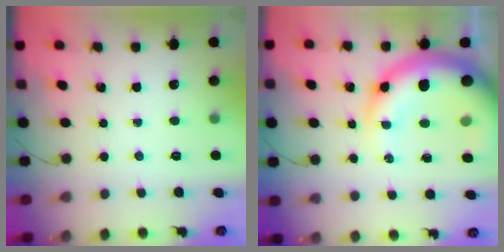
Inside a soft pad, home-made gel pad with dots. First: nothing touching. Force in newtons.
{"total": 18.5, "press": 17.9, "slide": 4.5}